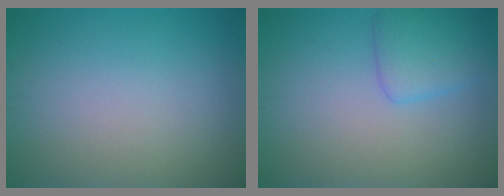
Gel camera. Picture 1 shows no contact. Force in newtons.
{"total": 2.7, "press": 2.7, "slide": 0.1}